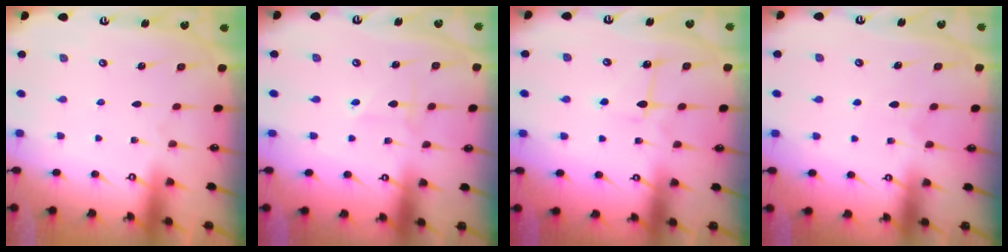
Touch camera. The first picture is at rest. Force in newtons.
{"total": 3.2, "press": 3.2, "slide": 0.3}
{"total": 5.3, "press": 5.2, "slide": 0.7}
{"total": 5.0, "press": 5.0, "slide": 0.4}